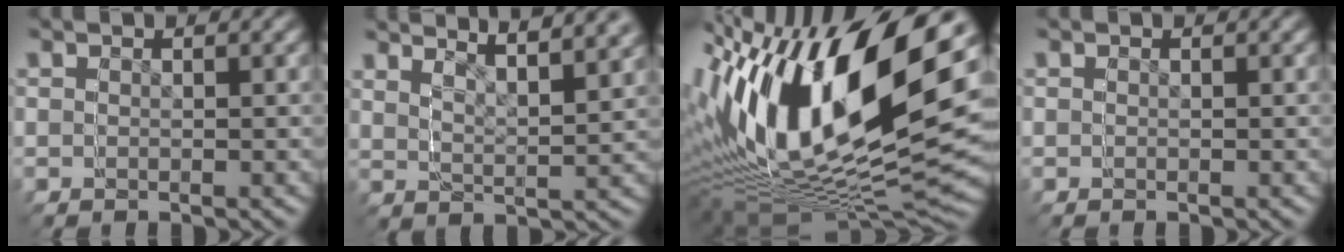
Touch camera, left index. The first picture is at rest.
{"total": 4.8, "force": [4.6, 1.1, 1.0], "torque": [-0.041, 0.021, 0.062]}
{"total": 15.2, "force": [2.9, 10.1, 11.0], "torque": [-0.185, 0.026, 0.029]}
{"total": 0.0}